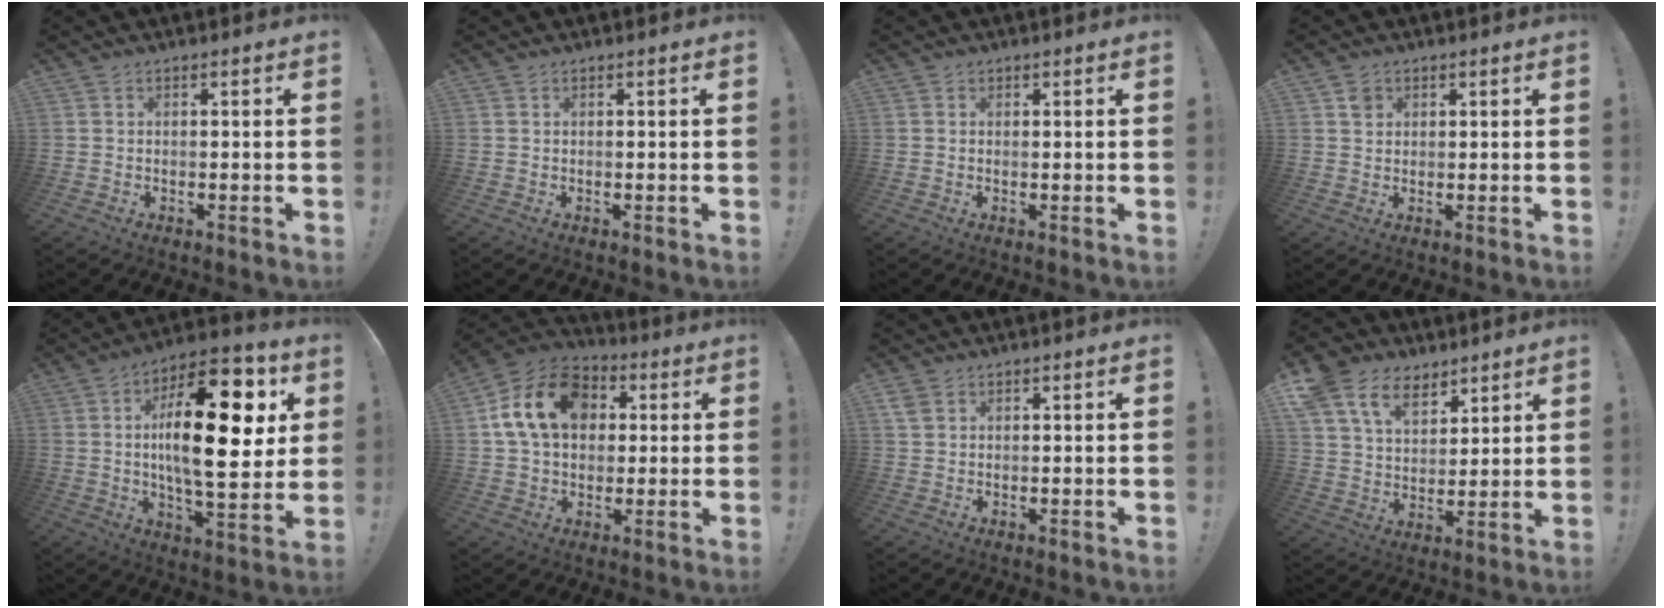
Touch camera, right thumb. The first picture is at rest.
{"total": 0.0}
{"total": 0.5, "force": [0.3, 0.4, -0.1], "torque": [0.007, -0.001, 0.006]}
{"total": 2.6, "force": [1.4, 2.1, 0.4], "torque": [0.010, -0.004, 0.023]}
{"total": 25.3, "force": [4.8, 10.1, 22.7], "torque": [-0.364, -0.021, 0.070]}
{"total": 18.0, "force": [4.7, 13.3, 11.1], "torque": [-0.177, 0.008, 0.092]}
{"total": 3.0, "force": [1.6, 1.9, 1.7], "torque": [-0.027, -0.002, 0.032]}
{"total": 14.1, "force": [8.8, 9.2, 6.1], "torque": [-0.111, -0.044, 0.170]}